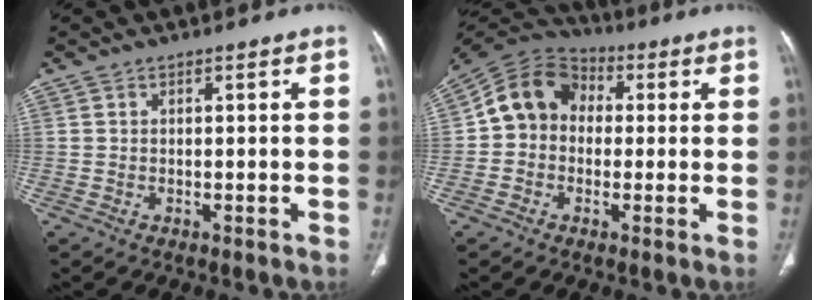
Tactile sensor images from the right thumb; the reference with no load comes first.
{"total": 11.1, "force": [0.5, 9.4, 5.8], "torque": [-0.088, 0.033, -0.009]}